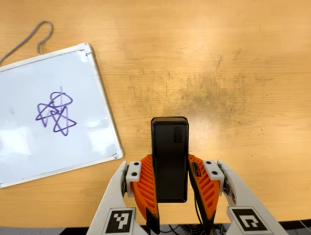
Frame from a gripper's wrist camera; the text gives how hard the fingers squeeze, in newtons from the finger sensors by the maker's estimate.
{"total": 4.0, "left": 2.8, "right": 5.1}